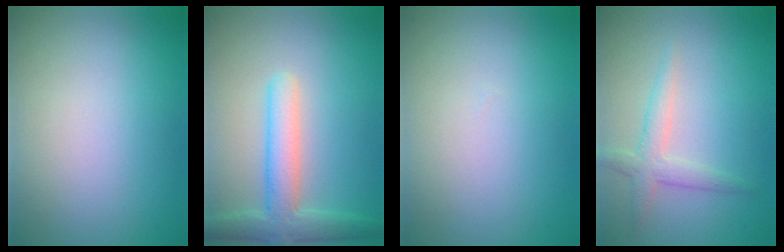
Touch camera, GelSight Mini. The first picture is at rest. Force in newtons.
{"total": 4.5, "press": 4.5, "slide": 0.5}
{"total": 0.0}
{"total": 2.5, "press": 2.5, "slide": 0.1}